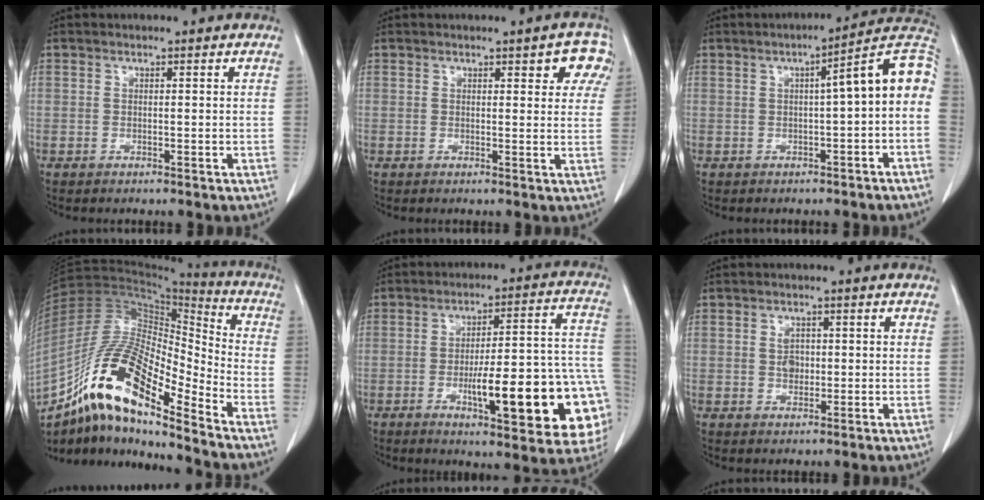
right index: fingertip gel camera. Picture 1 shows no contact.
{"total": 4.9, "force": [2.6, 1.8, 3.8], "torque": [-0.030, 0.006, 0.021]}
{"total": 9.1, "force": [0.0, 1.1, 9.0], "torque": [-0.114, 0.033, -0.007]}
{"total": 20.3, "force": [-13.4, 4.0, 14.8], "torque": [-0.302, 0.001, -0.241]}
{"total": 22.2, "force": [-6.3, 4.0, 20.9], "torque": [-0.201, 0.022, -0.073]}
{"total": 2.6, "force": [0.1, 1.8, 1.9], "torque": [-0.031, 0.001, 0.004]}